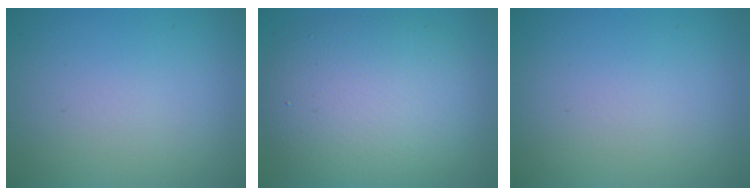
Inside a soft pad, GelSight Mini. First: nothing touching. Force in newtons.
{"total": 8.8, "press": 8.7, "slide": 0.9}
{"total": 0.0}